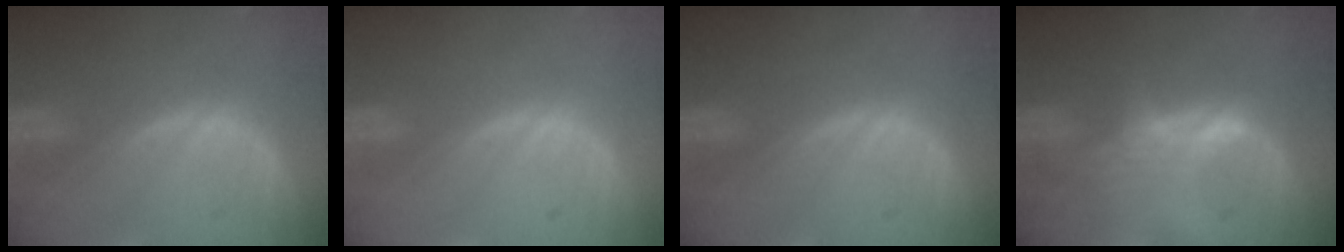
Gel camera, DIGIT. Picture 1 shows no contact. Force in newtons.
{"total": 0.0}
{"total": 0.0}
{"total": 2.3, "press": 2.3, "slide": 0.4}